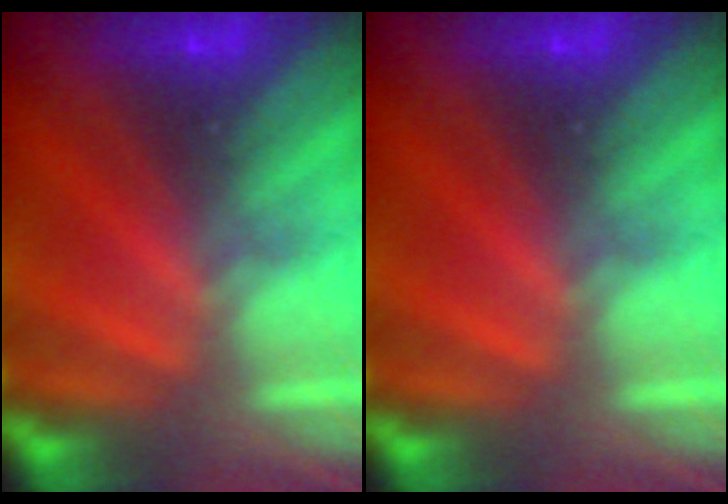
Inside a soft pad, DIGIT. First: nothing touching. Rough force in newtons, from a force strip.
{"total": 0.0}